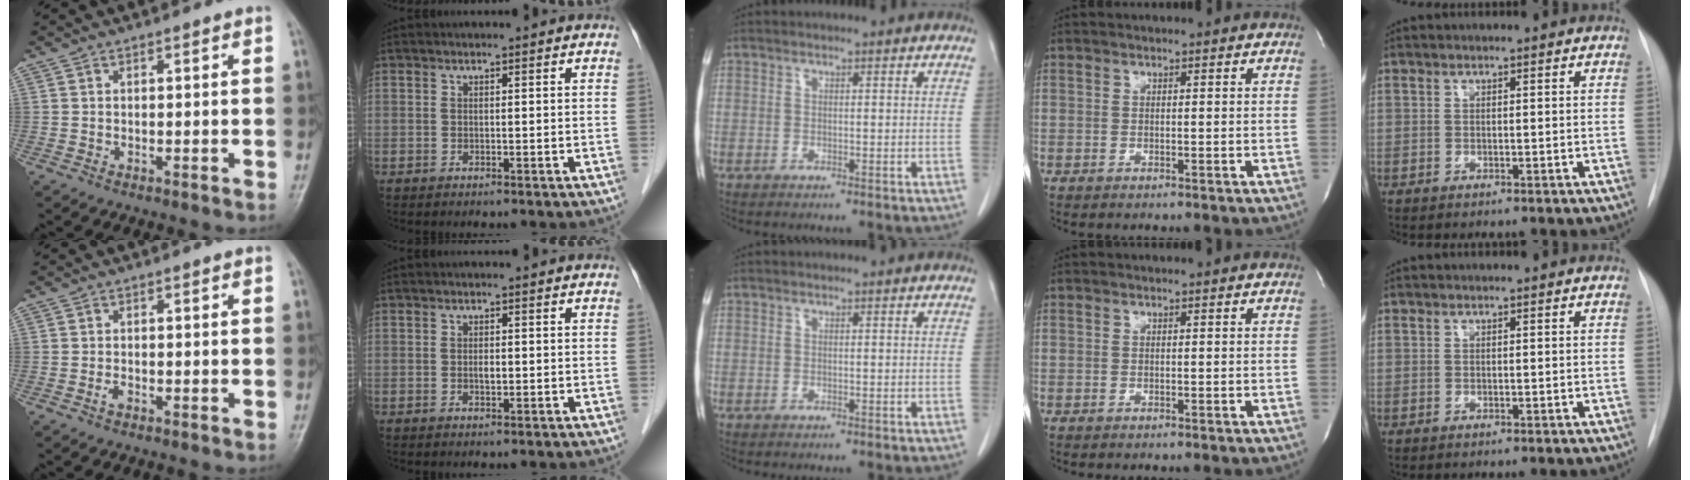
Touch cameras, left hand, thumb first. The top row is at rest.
{"thumb": {"total": 1.0, "force": [-0.5, 0.5, 0.6], "torque": [-0.013, 0.001, -0.011]}, "index": {"total": 1.0, "force": [-0.1, 0.4, 0.9], "torque": [-0.018, 0.000, -0.001]}}